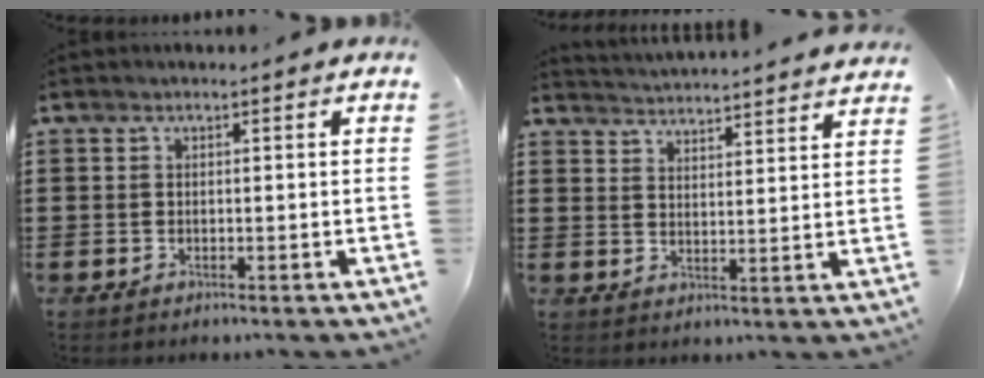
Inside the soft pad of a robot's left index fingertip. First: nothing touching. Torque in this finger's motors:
{"motor_torque": [1.17, -0.97, 0.16, 0.08]}